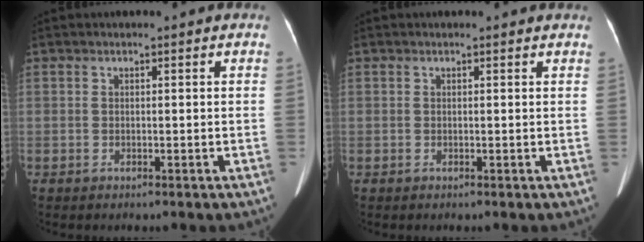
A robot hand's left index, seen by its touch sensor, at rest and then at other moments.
{"total": 2.0, "force": [1.9, 0.4, 0.5], "torque": [-0.015, 0.008, 0.014]}